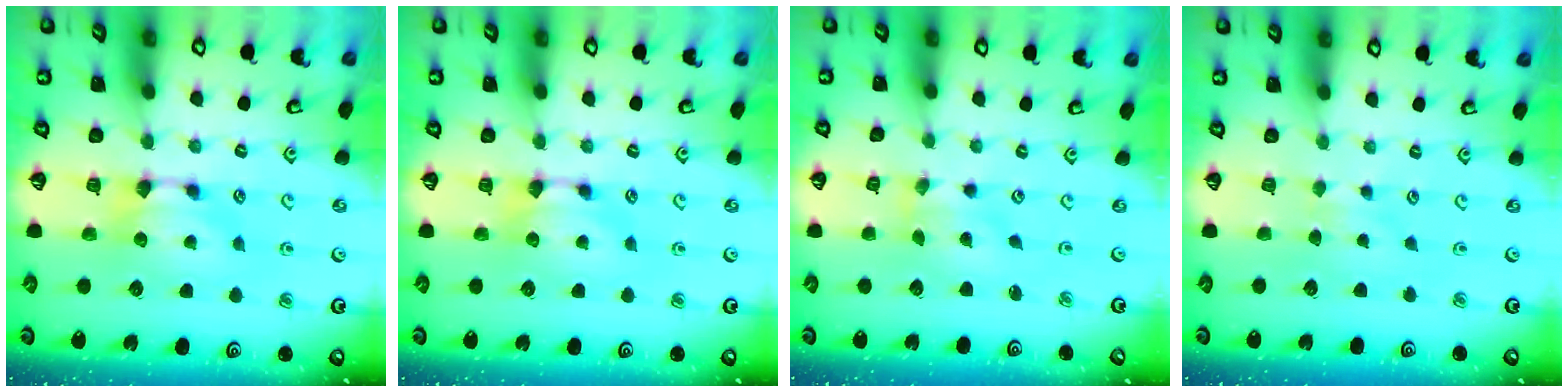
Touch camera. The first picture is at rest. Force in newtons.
{"total": 0.0}
{"total": 1.3, "press": 0.7, "slide": 1.1}
{"total": 3.2, "press": 3.2, "slide": 0.4}